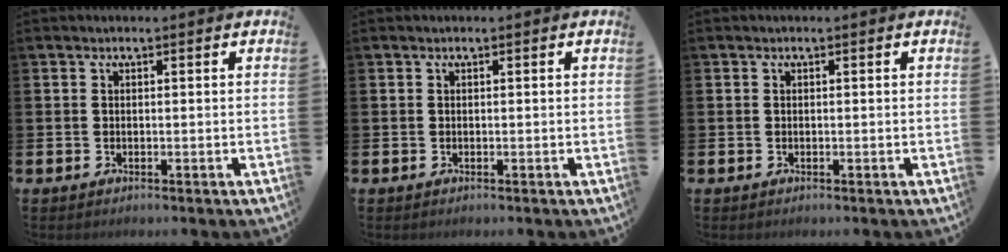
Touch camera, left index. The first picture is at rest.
{"total": 0.0}
{"total": 0.0}